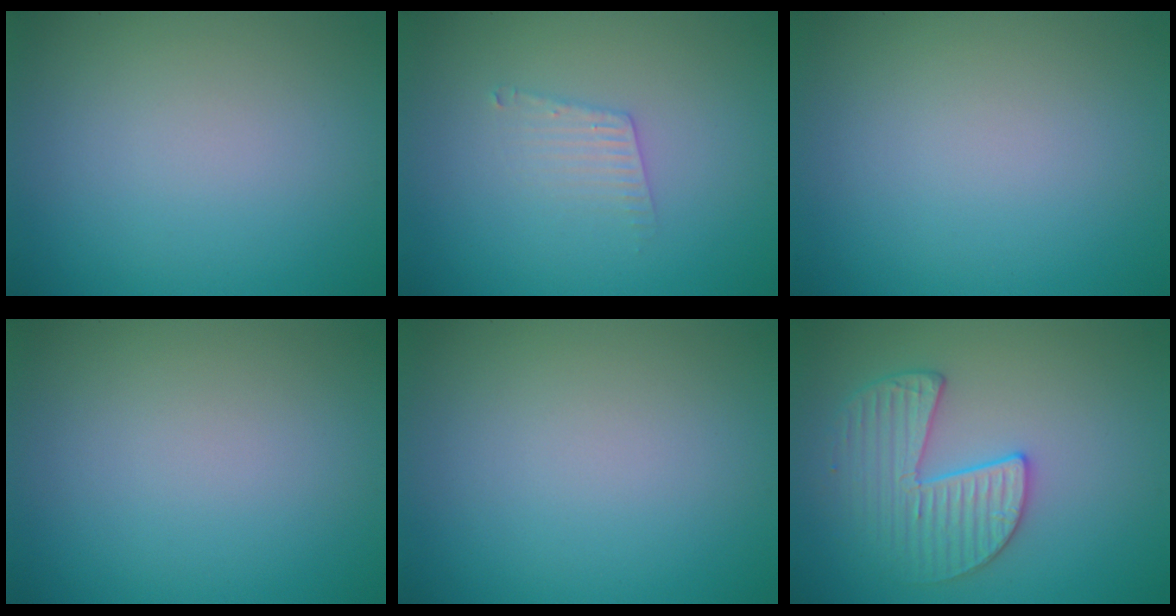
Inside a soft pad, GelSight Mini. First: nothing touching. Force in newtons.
{"total": 1.7, "press": 1.7, "slide": 0.0}
{"total": 0.0}
{"total": 0.0}
{"total": 0.0}
{"total": 3.6, "press": 3.5, "slide": 0.6}